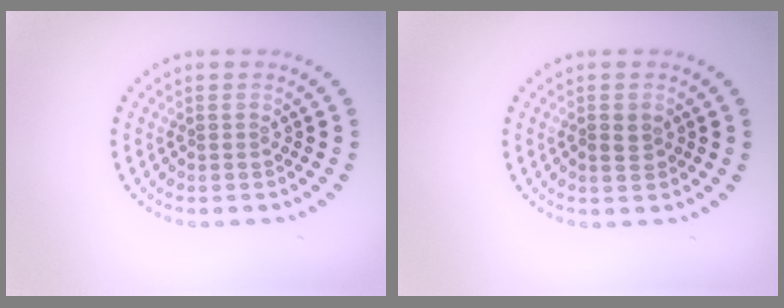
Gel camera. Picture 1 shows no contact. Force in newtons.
{"total": 1.5, "press": 1.5, "slide": 0.1}